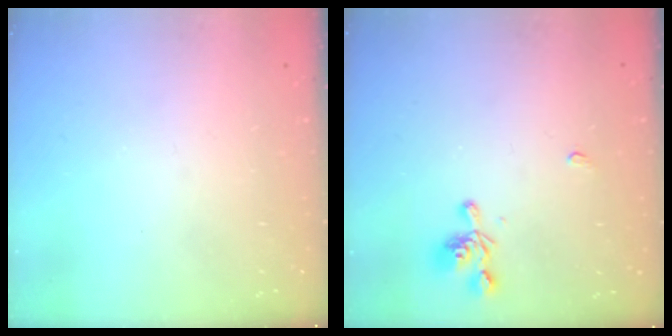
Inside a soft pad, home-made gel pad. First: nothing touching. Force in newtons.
{"total": 2.6, "press": 2.5, "slide": 0.4}